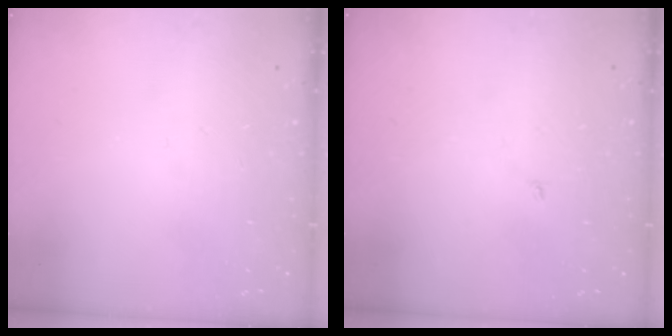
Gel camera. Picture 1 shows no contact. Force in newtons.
{"total": 1.9, "press": 1.9, "slide": 0.2}